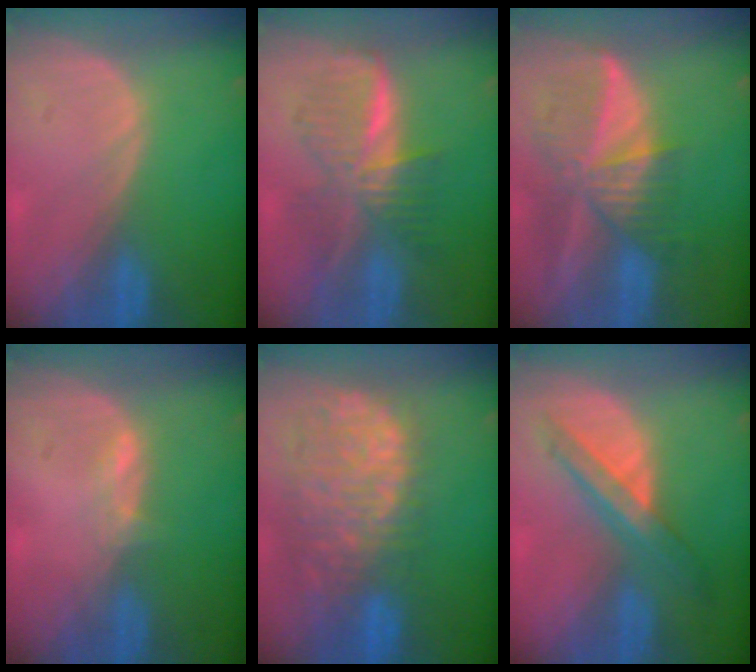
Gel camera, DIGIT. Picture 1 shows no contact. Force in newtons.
{"total": 7.7, "press": 7.7, "slide": 0.3}
{"total": 9.4, "press": 8.2, "slide": 4.6}
{"total": 1.6, "press": 1.5, "slide": 0.6}
{"total": 12.6, "press": 10.3, "slide": 7.2}
{"total": 7.2, "press": 6.1, "slide": 3.8}